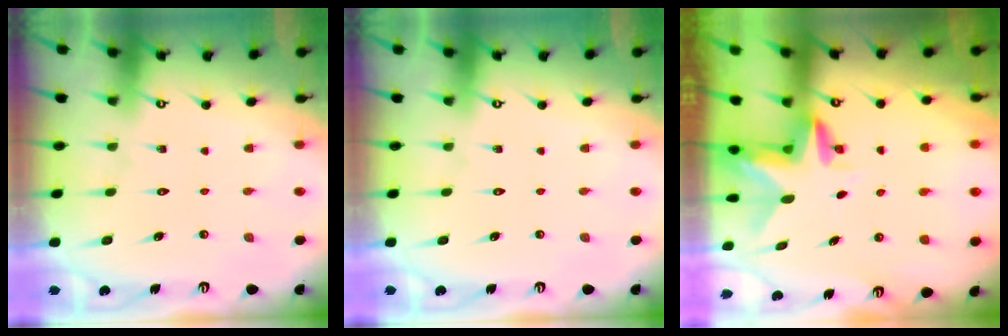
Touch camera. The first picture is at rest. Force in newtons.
{"total": 0.0}
{"total": 3.2, "press": 3.2, "slide": 0.4}